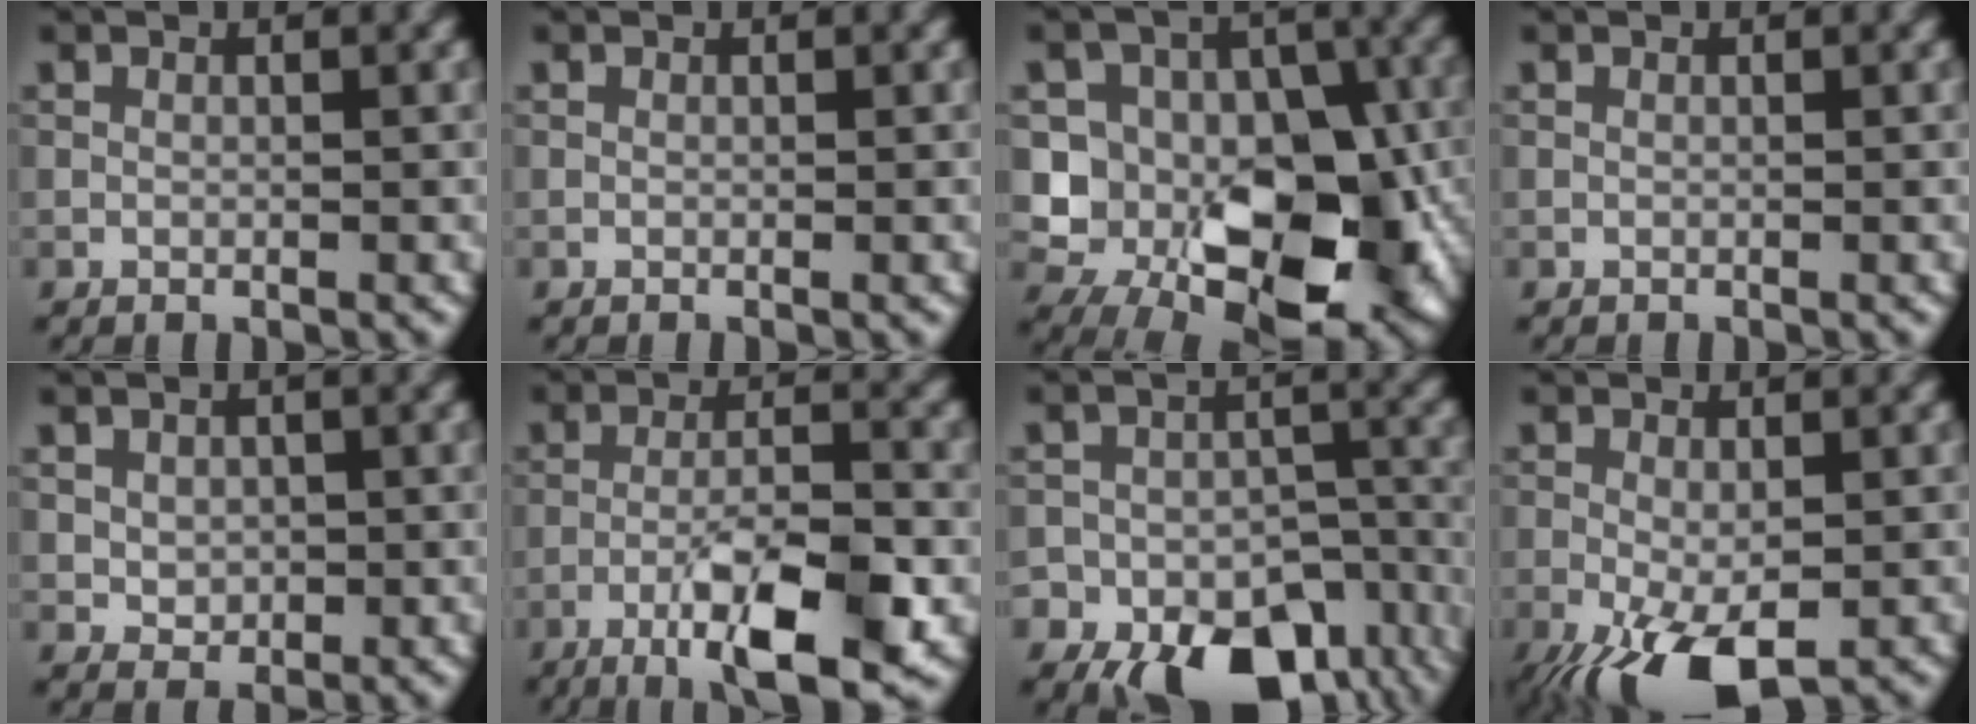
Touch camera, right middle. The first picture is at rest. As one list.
[{"total": 0.0}, {"total": 12.6, "force": [-2.7, 9.2, 8.1], "torque": [-0.084, 0.004, -0.058]}, {"total": 0.0}, {"total": 2.0, "force": [0.2, 1.7, 1.0], "torque": [-0.020, -0.005, 0.005]}, {"total": 9.3, "force": [-4.8, 2.3, 7.7], "torque": [-0.131, 0.004, -0.083]}, {"total": 13.9, "force": [-9.0, 9.0, 5.7], "torque": [-0.076, -0.030, -0.105]}, {"total": 7.8, "force": [-3.9, 3.2, 5.9], "torque": [-0.125, -0.023, -0.058]}]